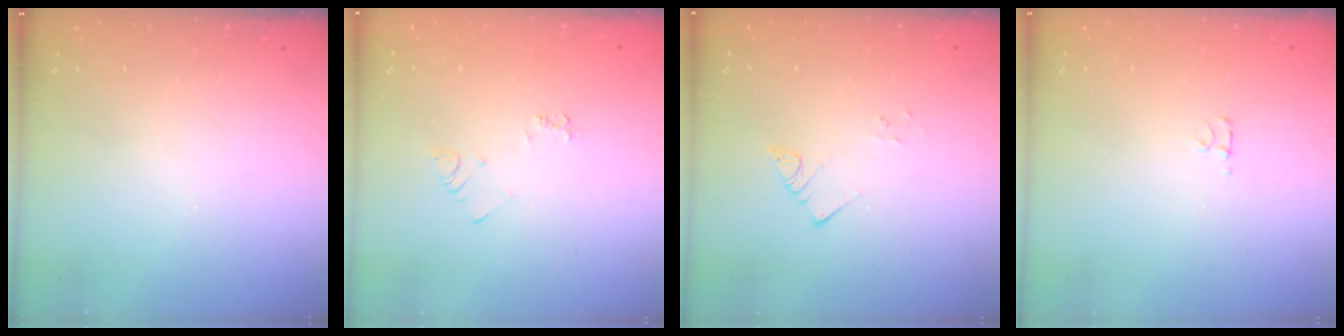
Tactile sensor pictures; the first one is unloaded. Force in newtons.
{"total": 4.0, "press": 3.9, "slide": 0.6}
{"total": 2.9, "press": 2.9, "slide": 0.4}
{"total": 2.7, "press": 2.7, "slide": 0.3}